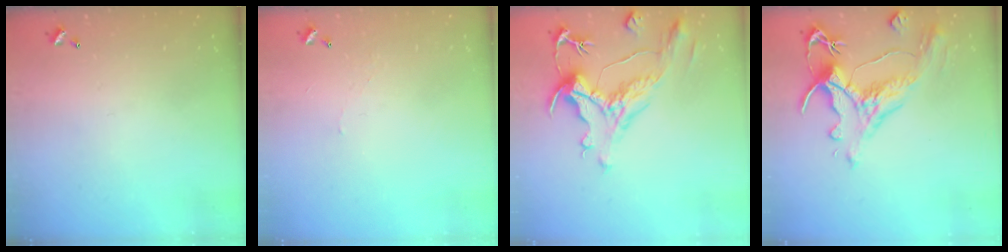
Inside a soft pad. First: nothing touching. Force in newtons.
{"total": 2.1, "press": 2.1, "slide": 0.6}
{"total": 1.6, "press": 0.6, "slide": 1.5}
{"total": 1.7, "press": 0.9, "slide": 1.5}